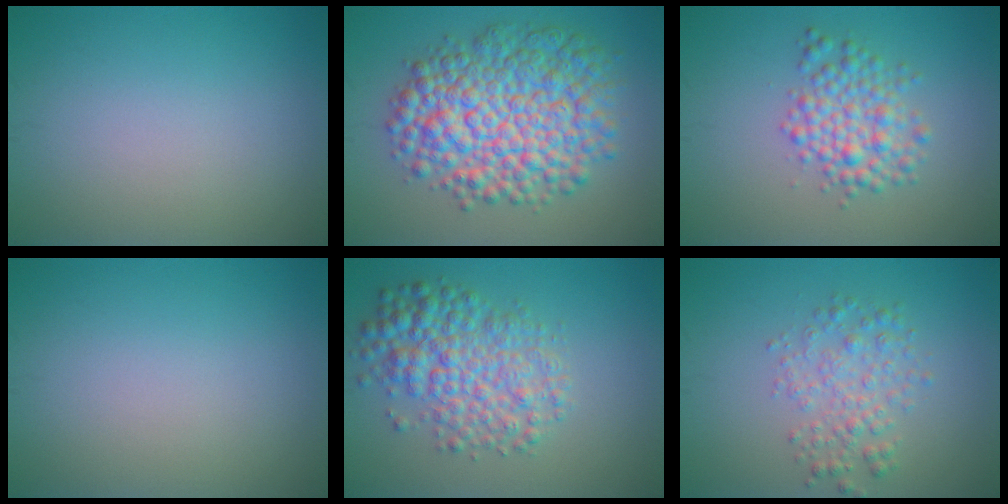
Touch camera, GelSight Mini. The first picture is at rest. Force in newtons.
{"total": 10.0, "press": 10.0, "slide": 0.2}
{"total": 3.8, "press": 3.8, "slide": 0.0}
{"total": 0.0}
{"total": 5.9, "press": 5.9, "slide": 0.1}
{"total": 2.8, "press": 2.8, "slide": 0.0}